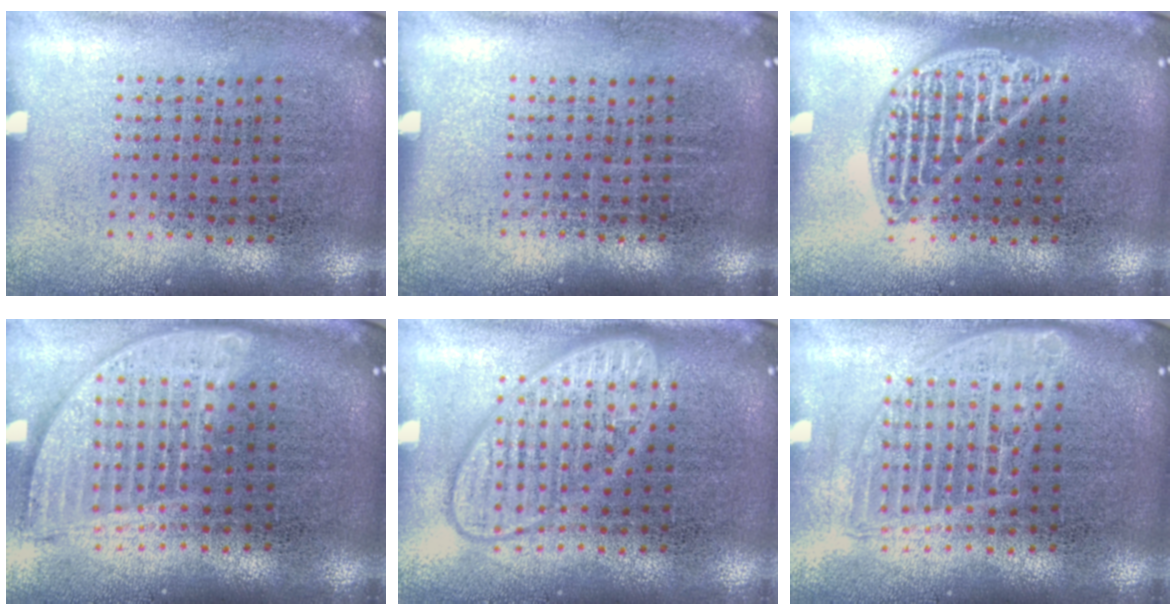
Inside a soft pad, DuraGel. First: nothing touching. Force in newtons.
{"total": 0.0}
{"total": 2.2, "press": 2.1, "slide": 0.3}
{"total": 1.8, "press": 1.5, "slide": 1.0}
{"total": 2.7, "press": 2.7, "slide": 0.4}
{"total": 1.6, "press": 1.4, "slide": 0.8}